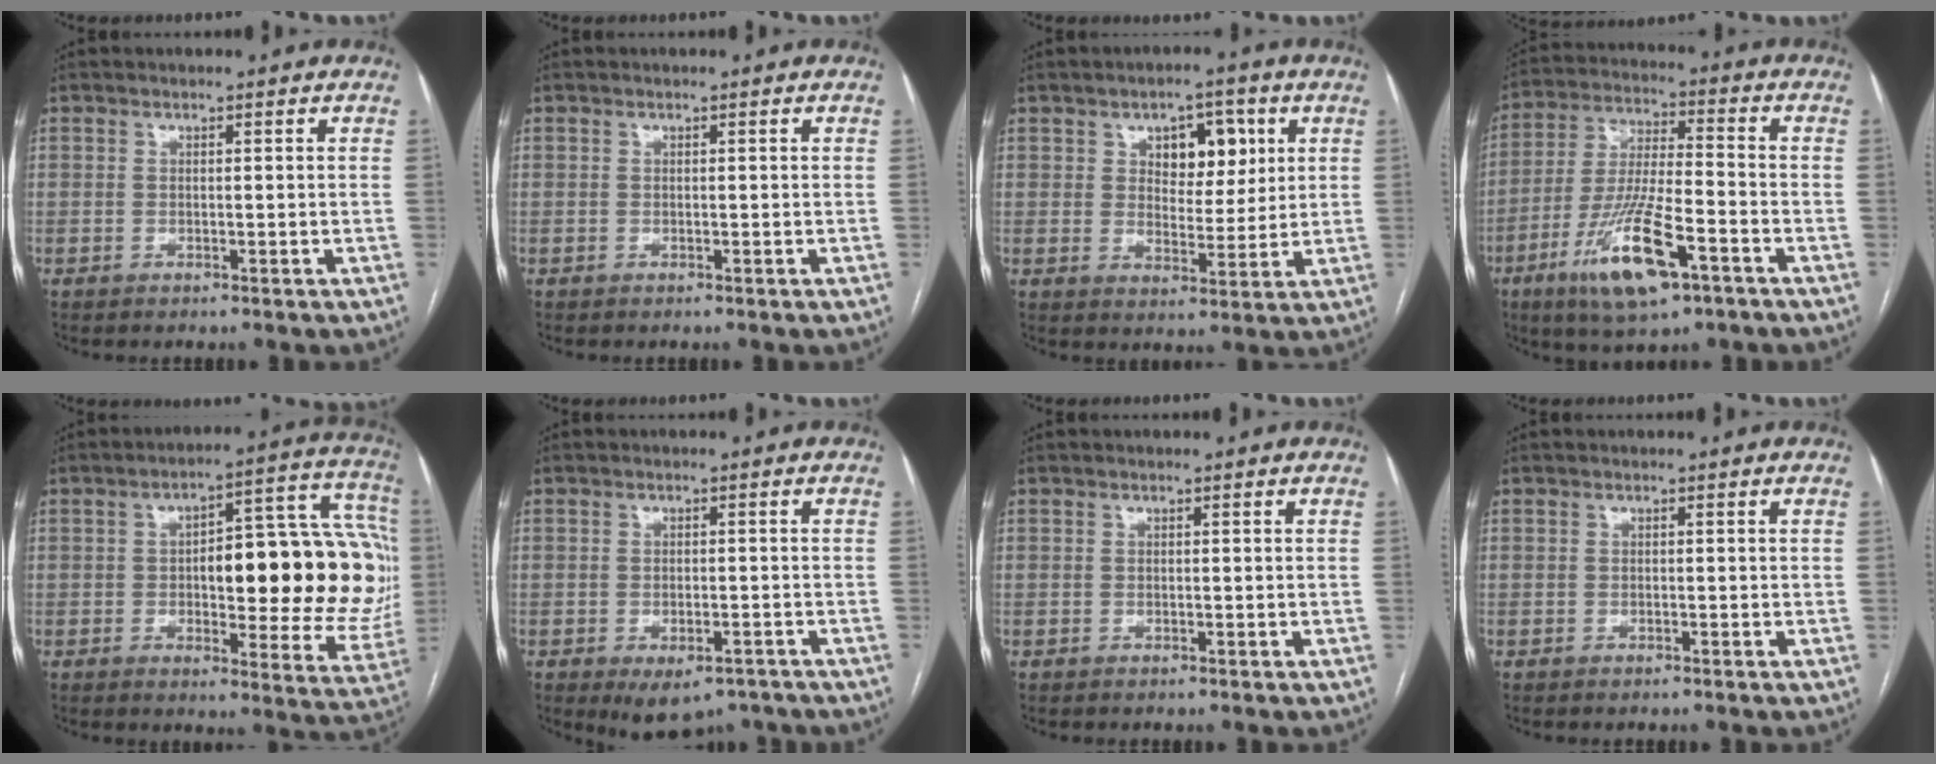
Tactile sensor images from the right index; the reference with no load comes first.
{"total": 0.0}
{"total": 7.5, "force": [2.9, 4.2, 5.5], "torque": [-0.072, 0.012, 0.048]}
{"total": 14.6, "force": [-7.3, 2.9, 12.3], "torque": [-0.244, -0.018, -0.126]}
{"total": 23.7, "force": [0.4, 8.0, 22.4], "torque": [-0.229, 0.047, 0.019]}
{"total": 6.6, "force": [-4.5, 3.3, 3.5], "torque": [-0.044, -0.001, -0.059]}
{"total": 0.0}
{"total": 0.0}